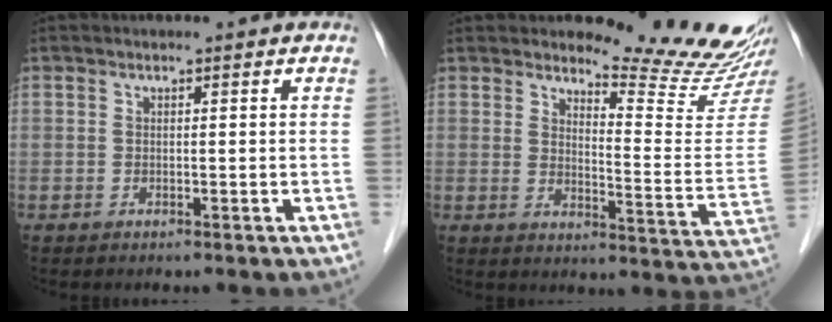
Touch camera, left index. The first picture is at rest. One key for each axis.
{"total": 13.8, "fx": 13.3, "fy": -0.6, "fz": 3.5, "tx": -0.047, "ty": -0.111, "tz": 0.154}